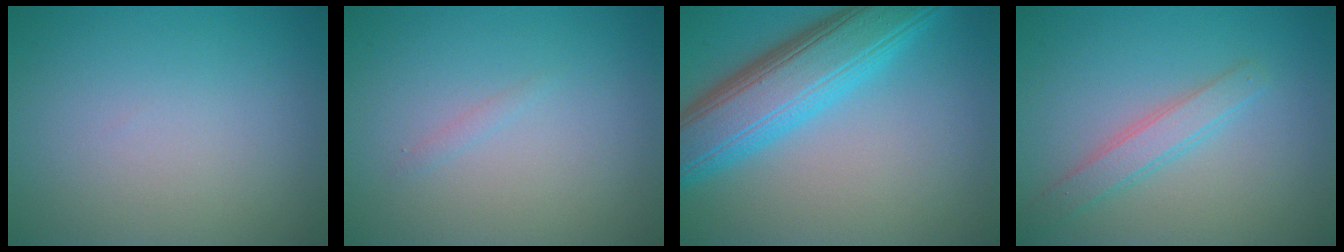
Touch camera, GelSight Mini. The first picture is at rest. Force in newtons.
{"total": 0.6, "press": 0.6, "slide": 0.0}
{"total": 8.8, "press": 8.8, "slide": 0.2}
{"total": 2.5, "press": 2.5, "slide": 0.1}